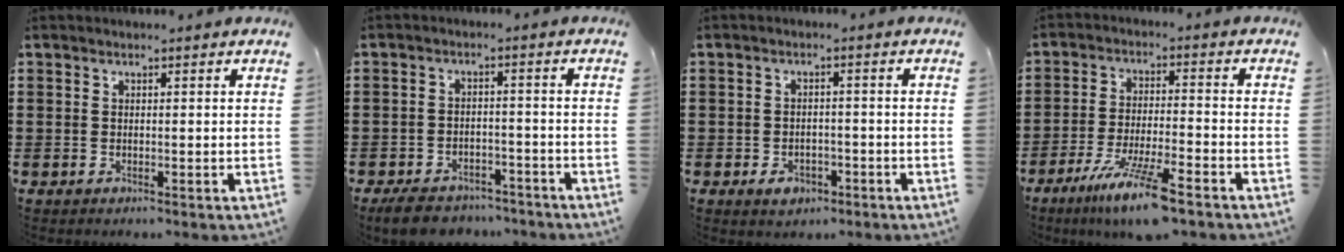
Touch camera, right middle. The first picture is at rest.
{"total": 4.4, "force": [-4.2, 1.0, 0.8], "torque": [-0.016, 0.010, -0.084]}
{"total": 2.6, "force": [-1.7, 1.6, 1.2], "torque": [-0.026, 0.000, -0.033]}
{"total": 9.4, "force": [-6.7, 0.5, 6.6], "torque": [-0.135, -0.014, -0.126]}